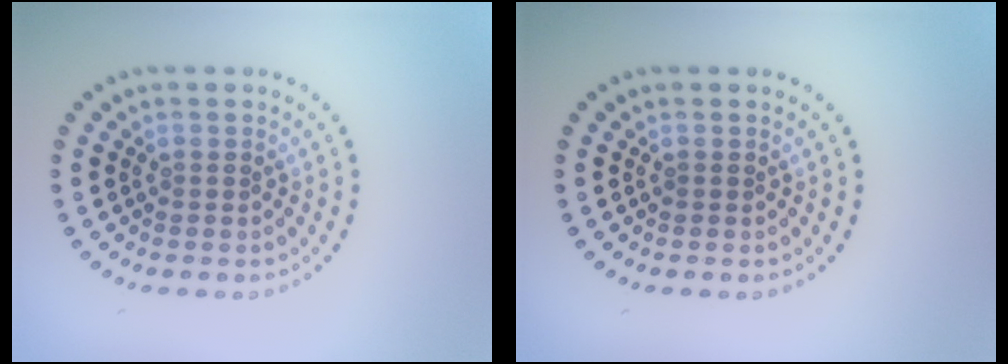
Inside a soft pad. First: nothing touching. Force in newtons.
{"total": 0.0}